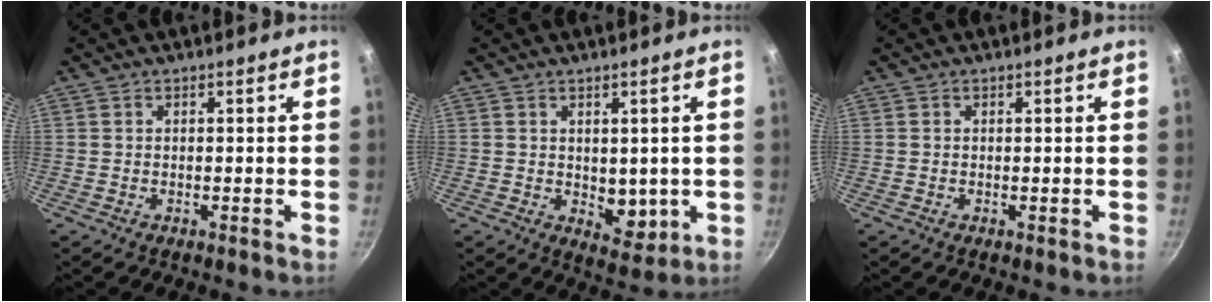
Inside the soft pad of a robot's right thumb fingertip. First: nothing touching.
{"total": 5.4, "force": [0.2, 3.8, 3.8], "torque": [-0.033, -0.017, 0.012]}
{"total": 0.0}